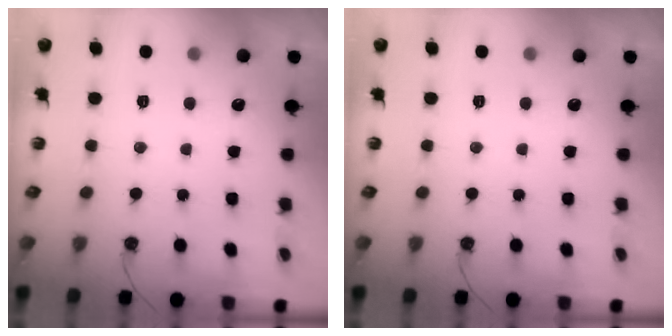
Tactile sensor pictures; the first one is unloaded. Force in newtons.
{"total": 0.0}